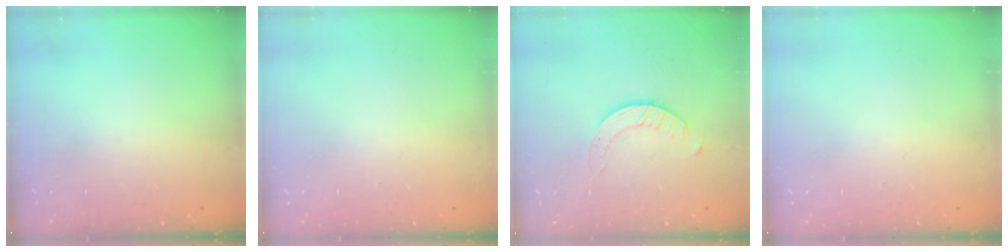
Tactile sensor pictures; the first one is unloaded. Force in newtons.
{"total": 0.0}
{"total": 2.6, "press": 2.6, "slide": 0.3}
{"total": 0.0}